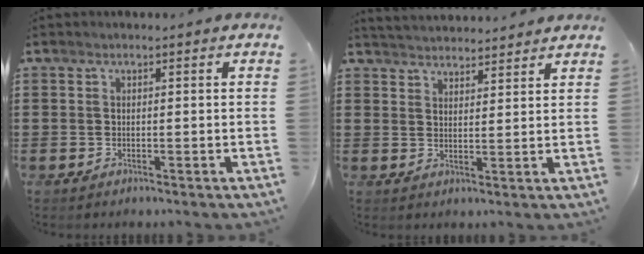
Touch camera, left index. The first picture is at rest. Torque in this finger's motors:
{"motor_torque": [0.19, -0.20, 0.17, 0.06]}